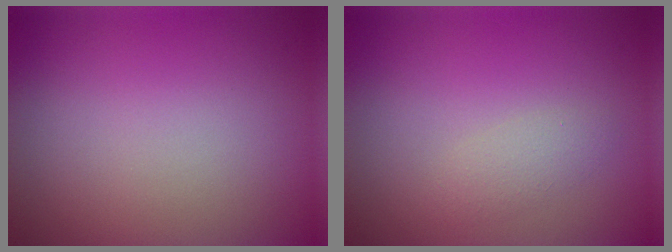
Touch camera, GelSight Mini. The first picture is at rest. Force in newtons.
{"total": 1.4, "press": 1.4, "slide": 0.1}